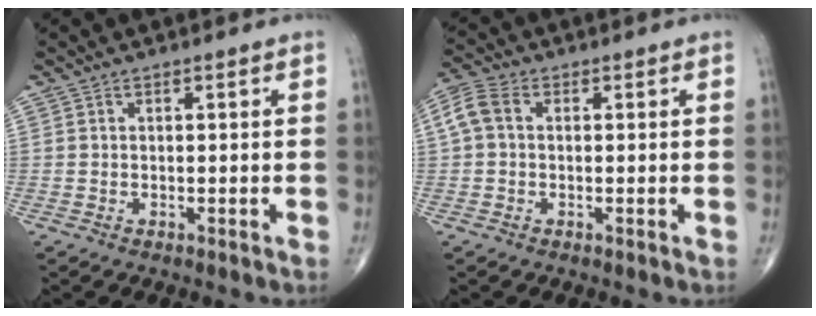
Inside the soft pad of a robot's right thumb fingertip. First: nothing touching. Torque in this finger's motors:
{"motor_torque": [-0.13, 0.18, 0.11, -0.05, 0.01]}